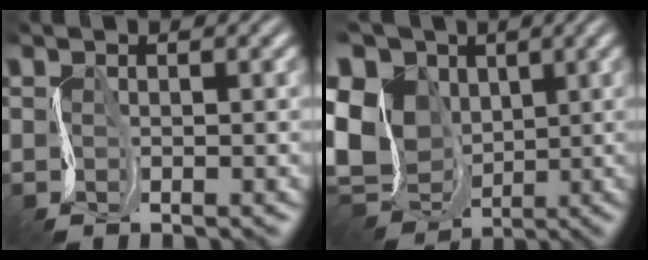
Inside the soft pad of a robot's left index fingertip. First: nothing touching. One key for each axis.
{"total": 11.7, "fx": 0.9, "fy": 10.0, "fz": 6.0, "tx": -0.150, "ty": 0.008, "tz": 0.016}